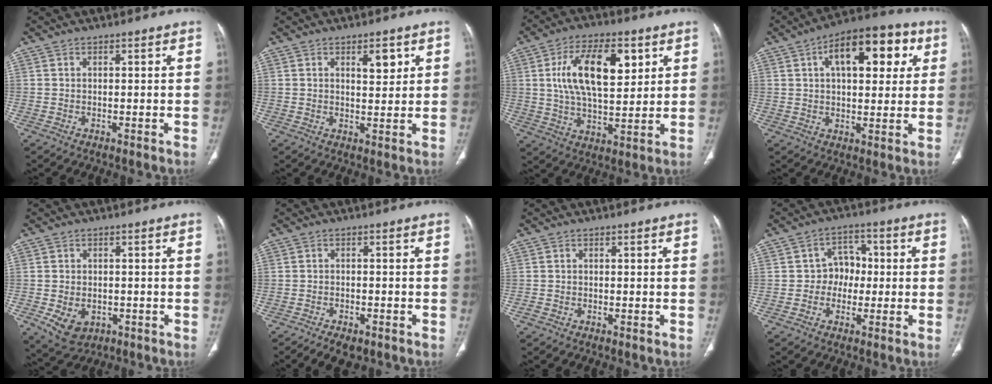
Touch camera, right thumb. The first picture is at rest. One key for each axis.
{"total": 3.9, "fx": 1.9, "fy": 1.7, "fz": 3.0, "tx": -0.033, "ty": -0.012, "tz": 0.031}
{"total": 15.9, "fx": 4.8, "fy": 7.6, "fz": 13.1, "tx": -0.209, "ty": -0.010, "tz": 0.087}
{"total": 16.7, "fx": 5.6, "fy": 8.3, "fz": 13.4, "tx": -0.151, "ty": 0.015, "tz": 0.076}
{"total": 6.5, "fx": -2.2, "fy": 4.8, "fz": 3.8, "tx": -0.060, "ty": 0.006, "tz": -0.023}
{"total": 5.8, "fx": -4.3, "fy": 2.6, "fz": 2.8, "tx": -0.044, "ty": 0.012, "tz": -0.062}
{"total": 0.6, "fx": -0.6, "fy": 0.2, "fz": 0.2, "tx": -0.008, "ty": -0.001, "tz": -0.014}
{"total": 5.8, "fx": -0.4, "fy": 5.0, "fz": 3.0, "tx": -0.006, "ty": 0.019, "tz": -0.018}